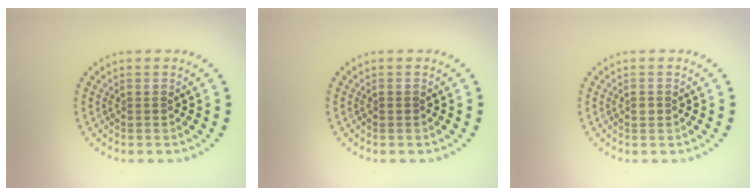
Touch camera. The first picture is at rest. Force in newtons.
{"total": 0.5, "press": 0.5, "slide": 0.1}
{"total": 0.8, "press": 0.7, "slide": 0.3}